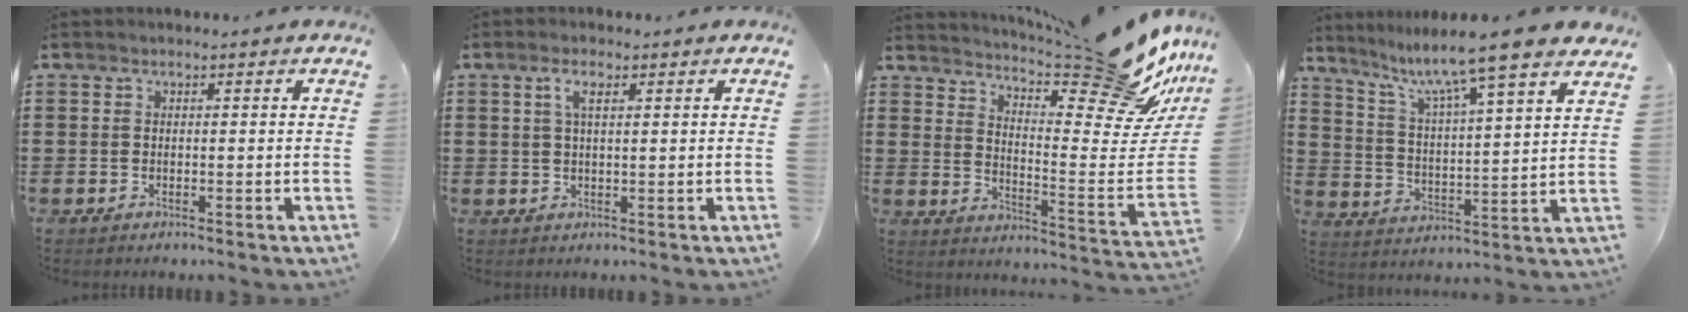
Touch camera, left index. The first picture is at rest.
{"total": 2.8, "force": [1.1, 0.8, 2.4], "torque": [-0.052, 0.006, 0.016]}
{"total": 14.5, "force": [11.6, 2.5, 8.3], "torque": [-0.121, -0.103, 0.187]}
{"total": 8.6, "force": [7.3, -0.8, 4.6], "torque": [-0.109, -0.053, 0.113]}